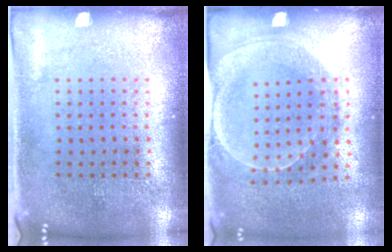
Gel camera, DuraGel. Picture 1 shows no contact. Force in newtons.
{"total": 1.7, "press": 1.7, "slide": 0.3}